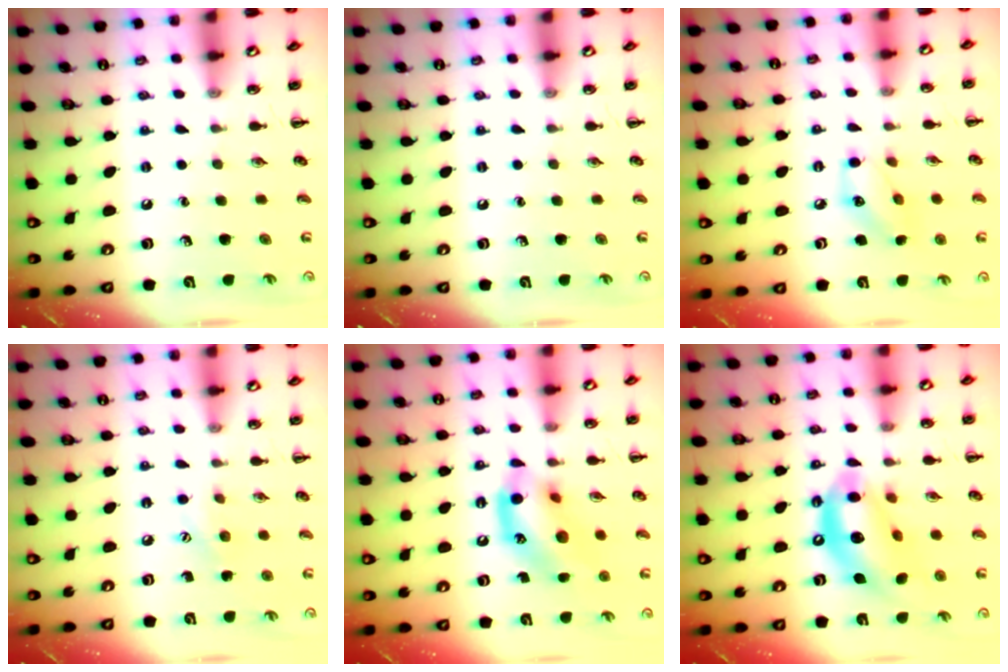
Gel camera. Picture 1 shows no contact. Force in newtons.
{"total": 0.0}
{"total": 7.9, "press": 7.9, "slide": 0.4}
{"total": 6.6, "press": 6.5, "slide": 1.4}
{"total": 13.6, "press": 13.5, "slide": 1.7}
{"total": 13.8, "press": 13.3, "slide": 3.7}